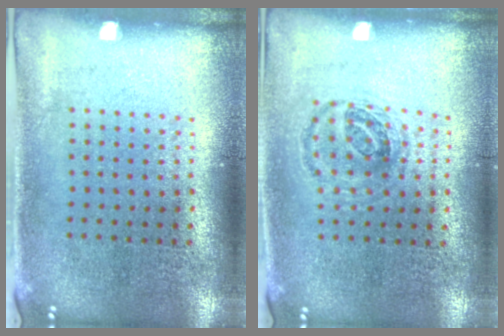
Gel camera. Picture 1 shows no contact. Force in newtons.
{"total": 0.9, "press": 0.8, "slide": 0.4}